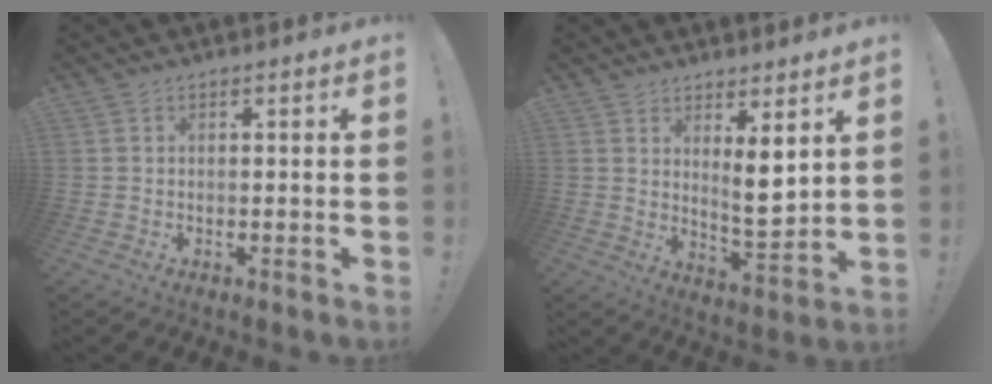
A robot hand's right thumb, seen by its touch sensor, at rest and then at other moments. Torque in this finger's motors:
{"motor_torque": [-0.28, 0.63, 0.04, 0.16, 0.01]}